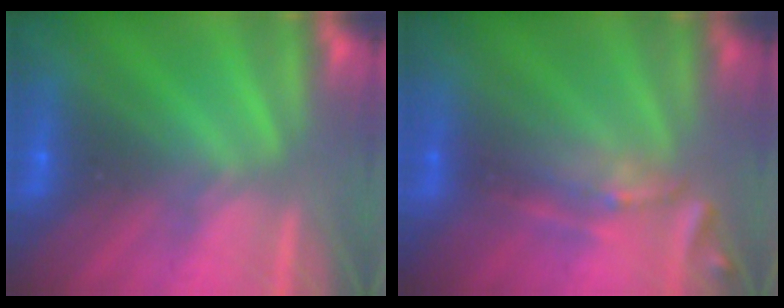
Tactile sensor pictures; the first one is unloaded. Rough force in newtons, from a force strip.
{"total": 2.5}